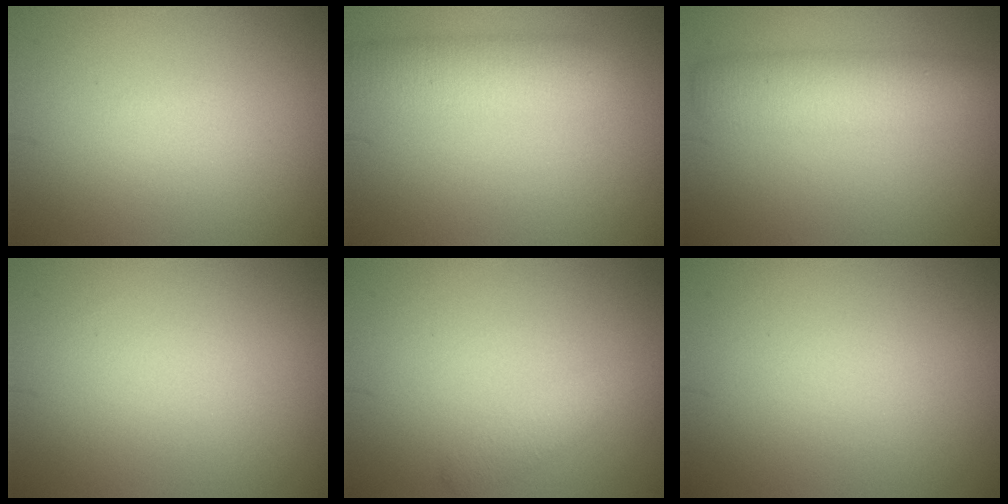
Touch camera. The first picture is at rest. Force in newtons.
{"total": 4.2, "press": 4.2, "slide": 0.2}
{"total": 4.9, "press": 4.9, "slide": 0.1}
{"total": 0.0}
{"total": 1.9, "press": 1.9, "slide": 0.0}
{"total": 0.0}